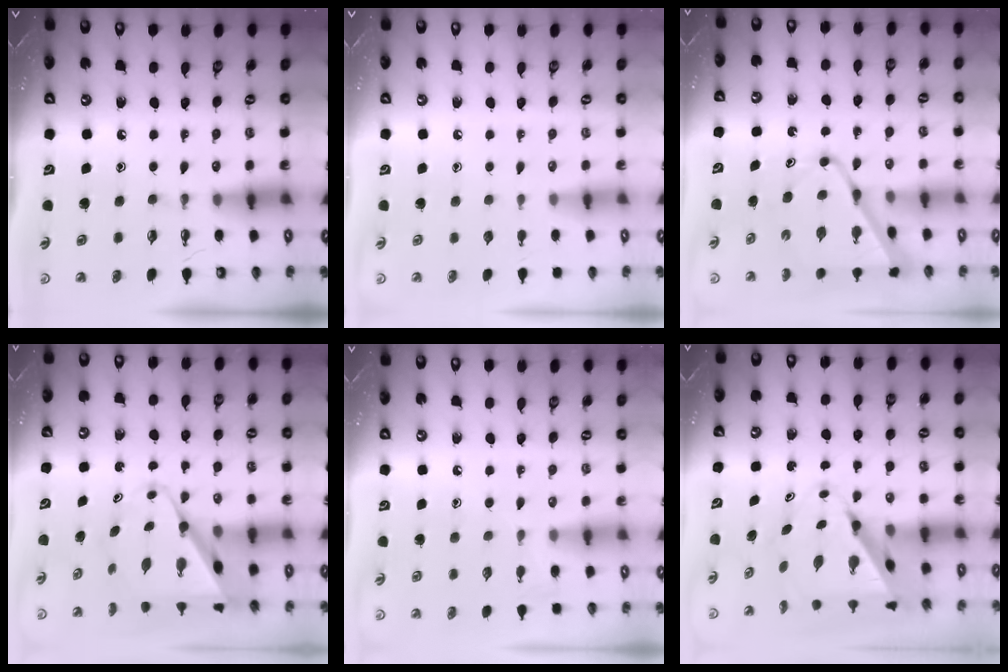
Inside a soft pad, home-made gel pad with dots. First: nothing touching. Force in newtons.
{"total": 0.0}
{"total": 13.1, "press": 13.1, "slide": 1.3}
{"total": 11.5, "press": 11.5, "slide": 0.7}
{"total": 6.8, "press": 6.7, "slide": 0.7}
{"total": 9.9, "press": 9.9, "slide": 0.7}